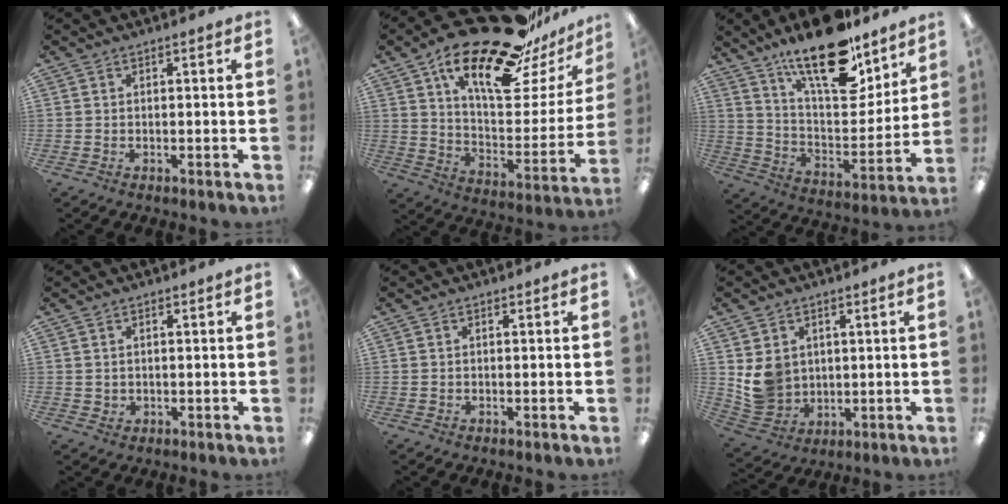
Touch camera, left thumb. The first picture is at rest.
{"total": 25.7, "force": [19.0, 8.2, 15.3], "torque": [-0.231, -0.127, 0.312]}
{"total": 21.3, "force": [15.9, 7.6, 12.0], "torque": [-0.192, -0.107, 0.270]}
{"total": 1.8, "force": [1.2, 1.3, 0.2], "torque": [0.003, -0.001, 0.020]}
{"total": 0.5, "force": [0.4, 0.3, 0.1], "torque": [-0.003, 0.002, 0.007]}
{"total": 8.1, "force": [2.6, 7.3, 2.3], "torque": [-0.047, -0.007, 0.060]}